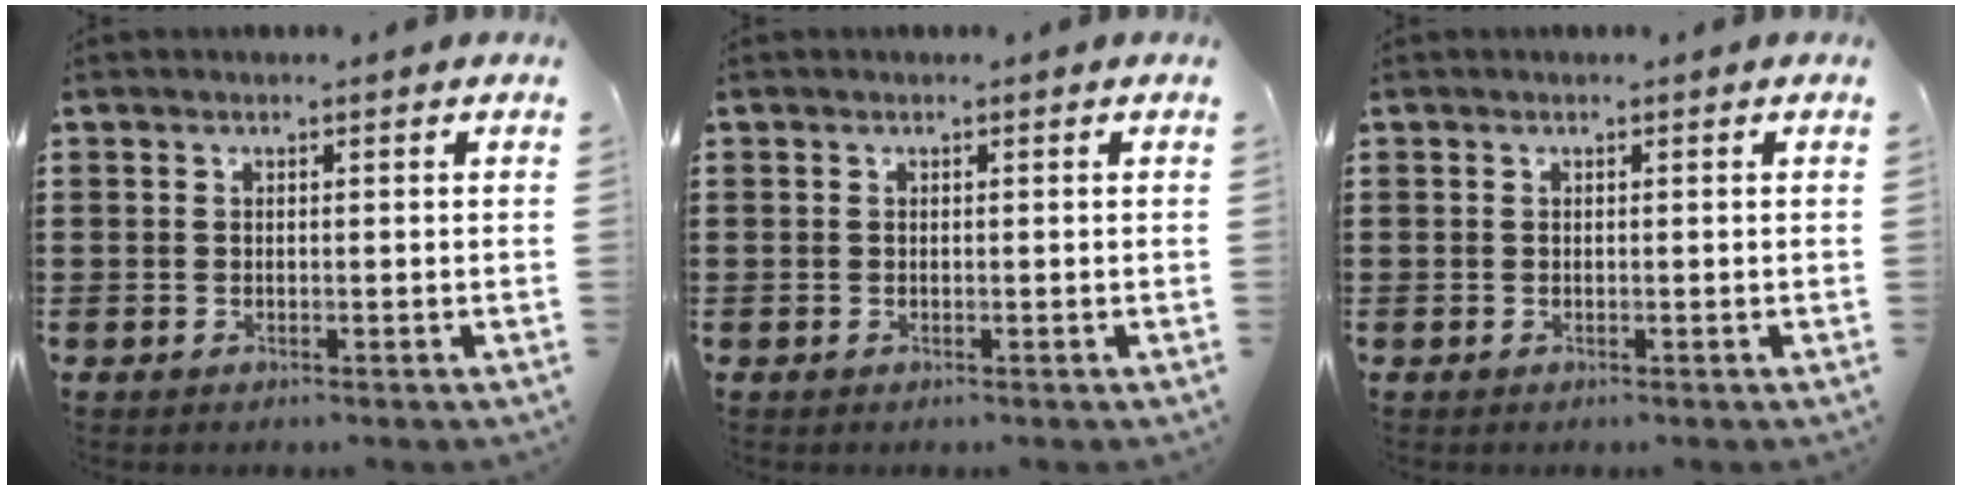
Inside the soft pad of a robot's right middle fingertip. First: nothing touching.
{"total": 0.0}
{"total": 0.0}